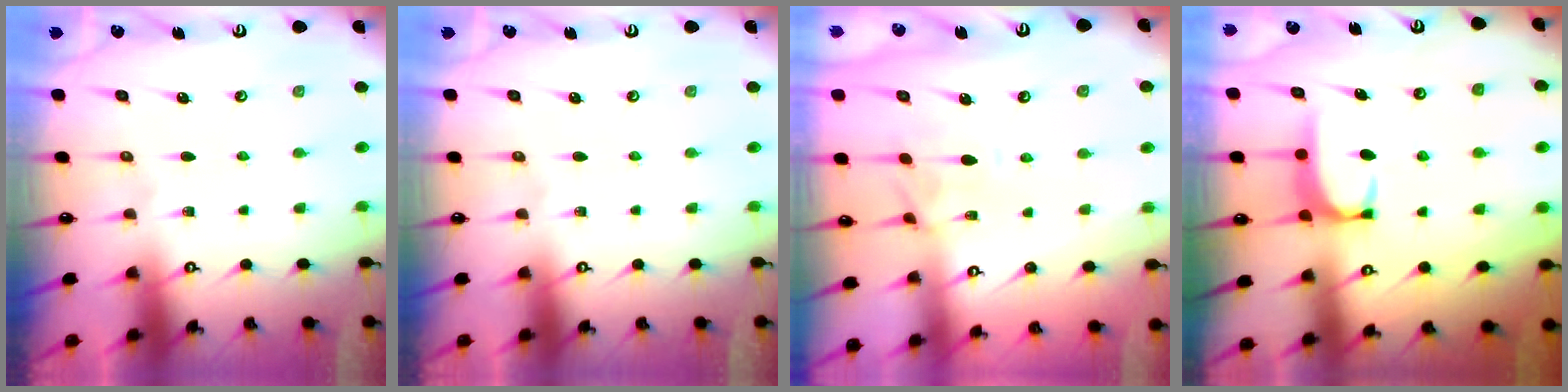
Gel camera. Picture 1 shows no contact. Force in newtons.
{"total": 0.0}
{"total": 1.2, "press": 0.9, "slide": 0.8}
{"total": 1.9, "press": 1.8, "slide": 0.5}